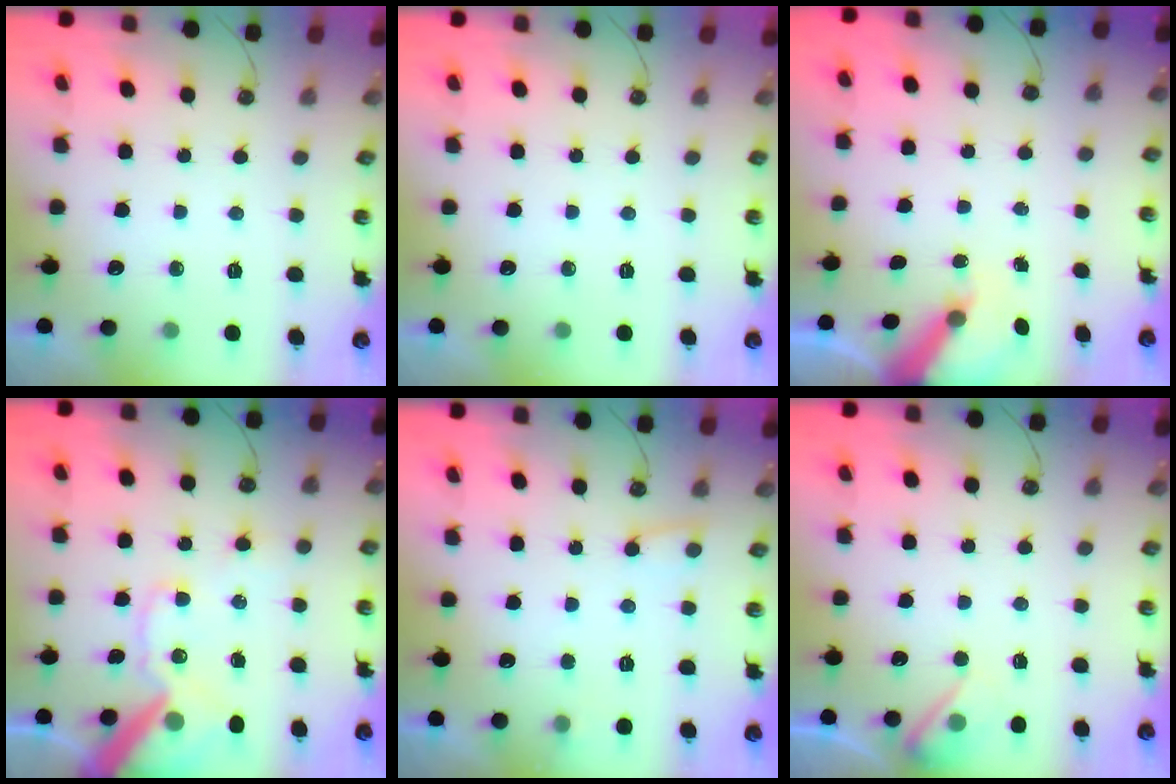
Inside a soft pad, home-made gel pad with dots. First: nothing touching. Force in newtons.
{"total": 0.0}
{"total": 5.2, "press": 5.2, "slide": 0.6}
{"total": 15.4, "press": 15.2, "slide": 2.2}
{"total": 6.5, "press": 6.5, "slide": 0.5}
{"total": 6.3, "press": 6.3, "slide": 0.6}